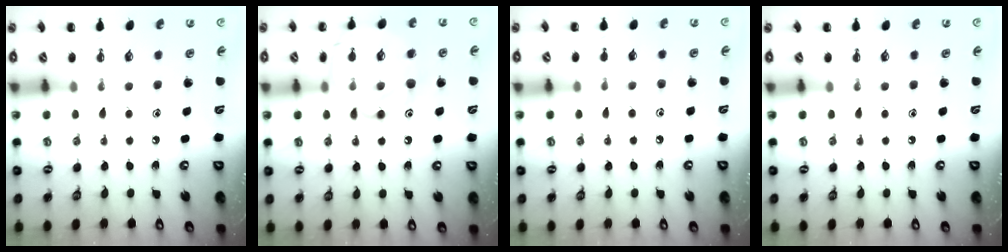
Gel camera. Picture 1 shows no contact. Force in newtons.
{"total": 15.3, "press": 15.2, "slide": 1.6}
{"total": 4.8, "press": 4.6, "slide": 1.5}
{"total": 0.0}